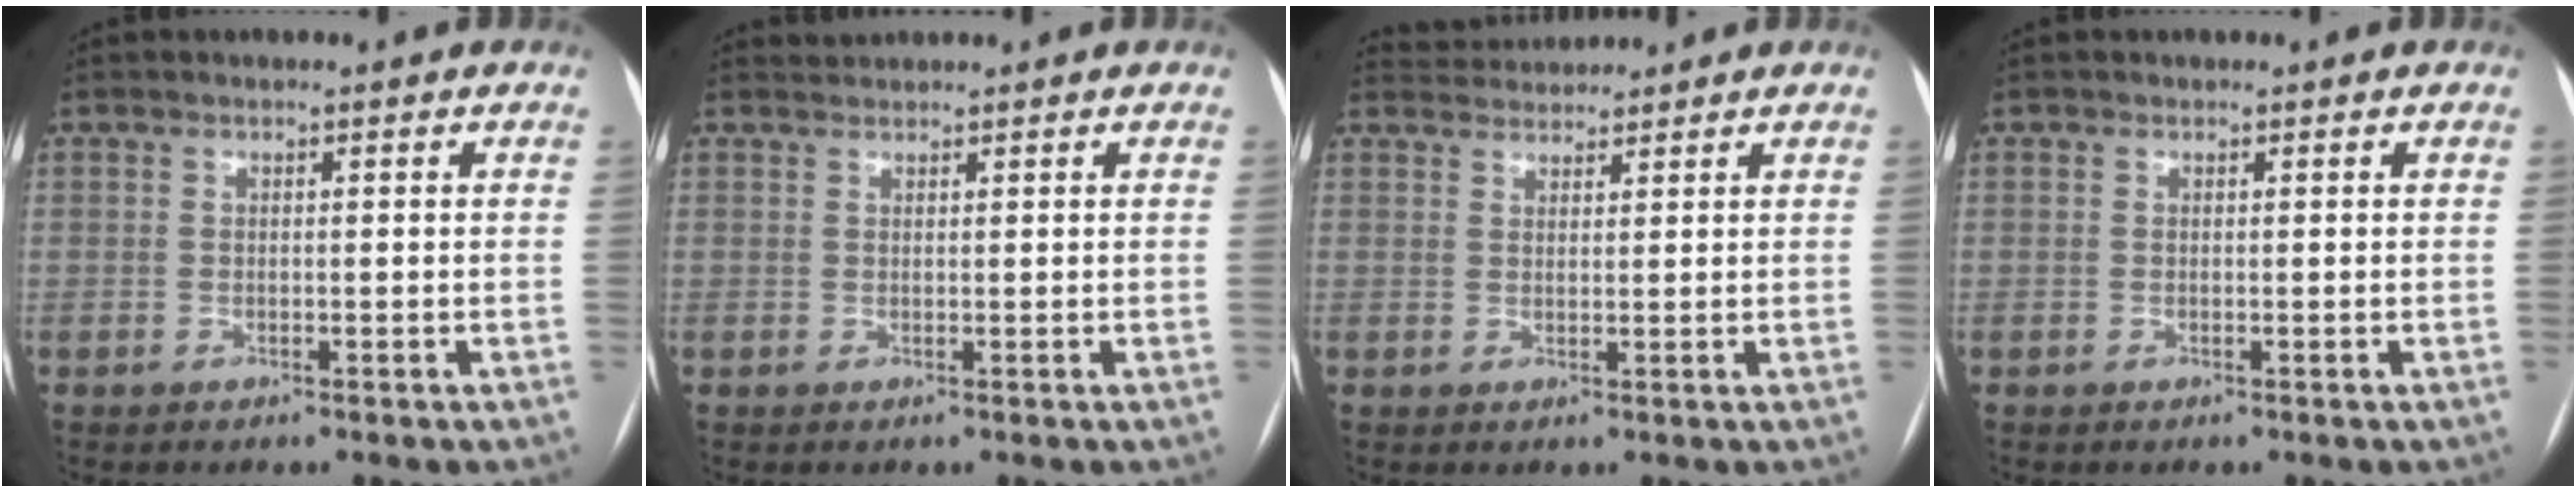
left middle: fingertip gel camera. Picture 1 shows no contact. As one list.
[{"total": 1.0, "force": [0.9, -0.1, -0.4], "torque": [-0.005, 0.009, 0.020]}, {"total": 3.3, "force": [3.3, 0.2, -0.3], "torque": [-0.005, 0.023, 0.062]}, {"total": 0.0}]